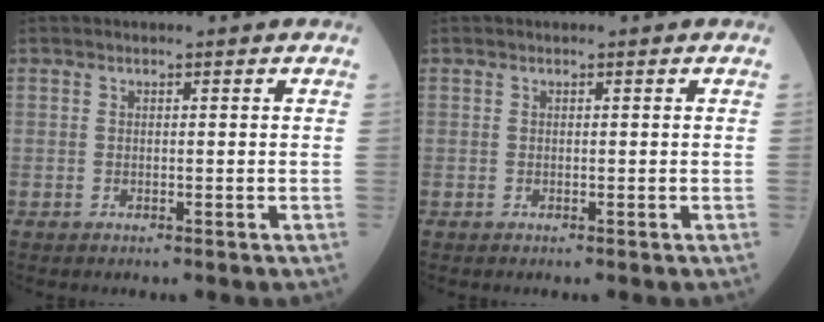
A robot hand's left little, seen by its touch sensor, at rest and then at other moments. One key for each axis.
{"total": 0.0}